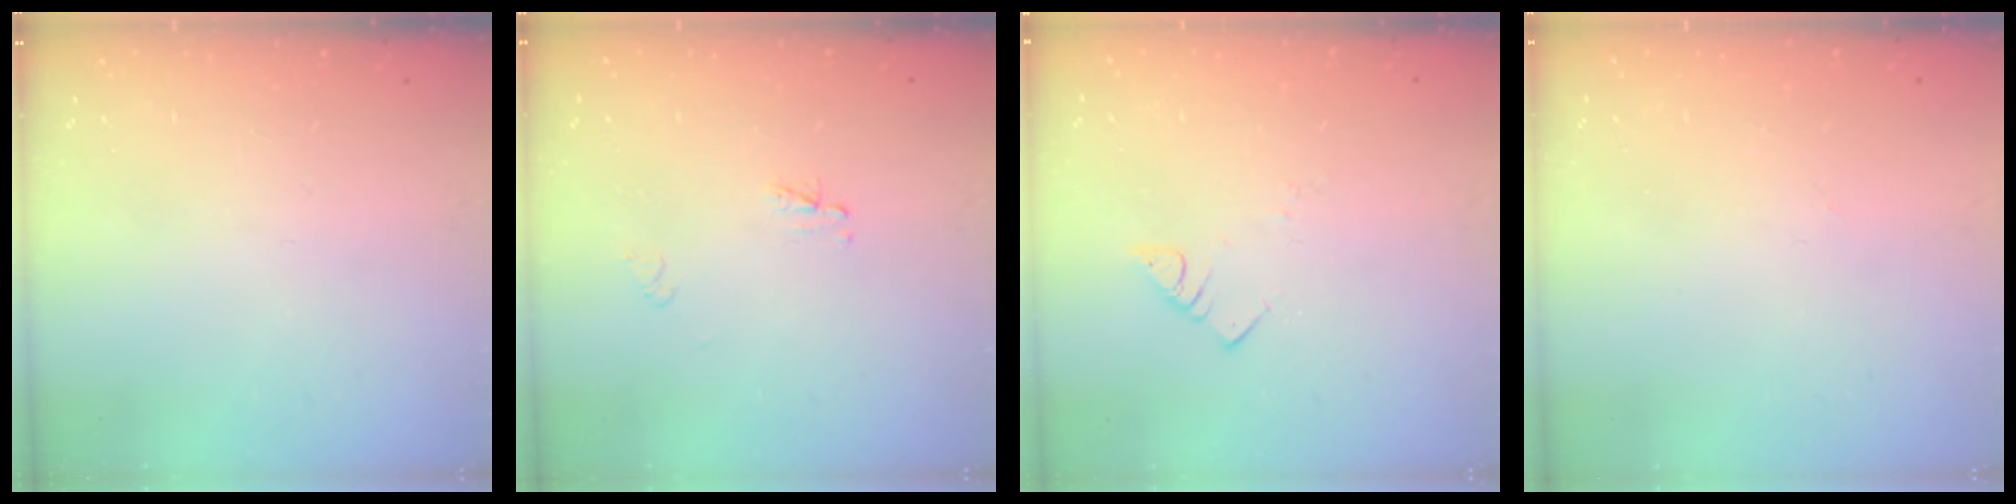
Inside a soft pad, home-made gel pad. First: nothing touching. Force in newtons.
{"total": 2.3, "press": 2.2, "slide": 0.2}
{"total": 3.4, "press": 3.4, "slide": 0.3}
{"total": 0.0}